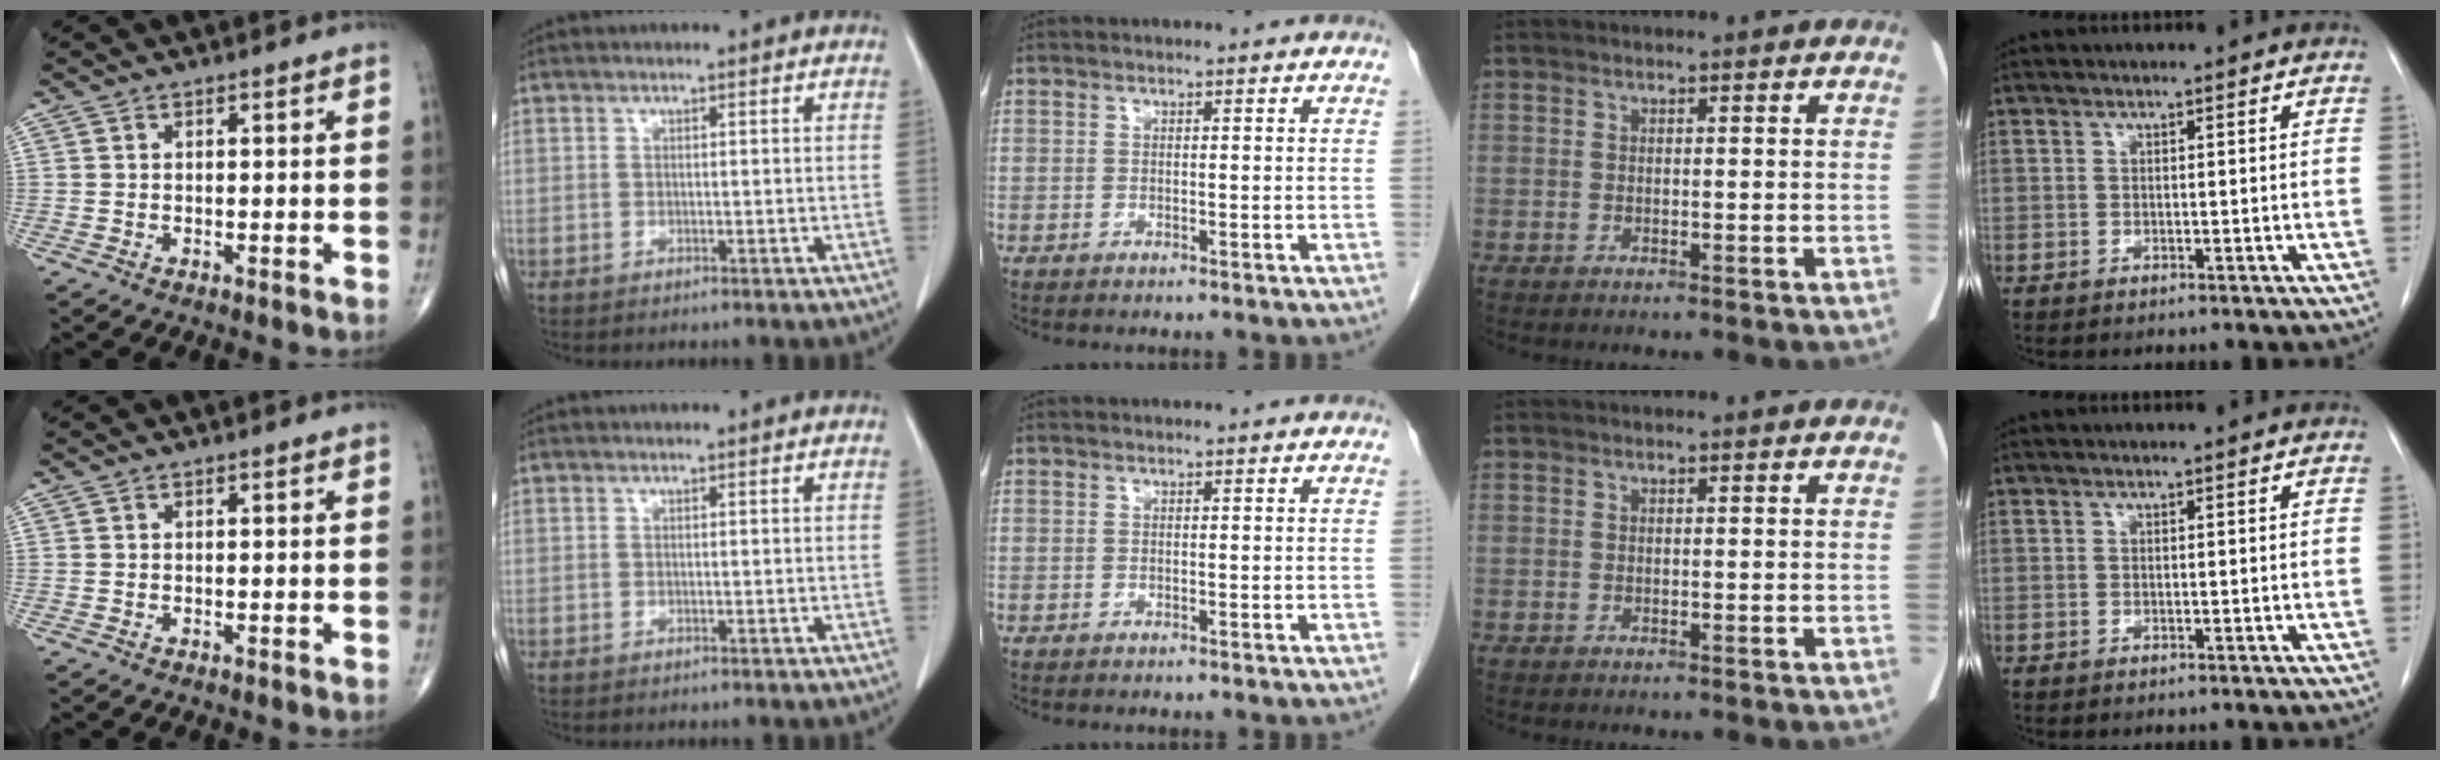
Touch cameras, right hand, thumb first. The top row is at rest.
{}